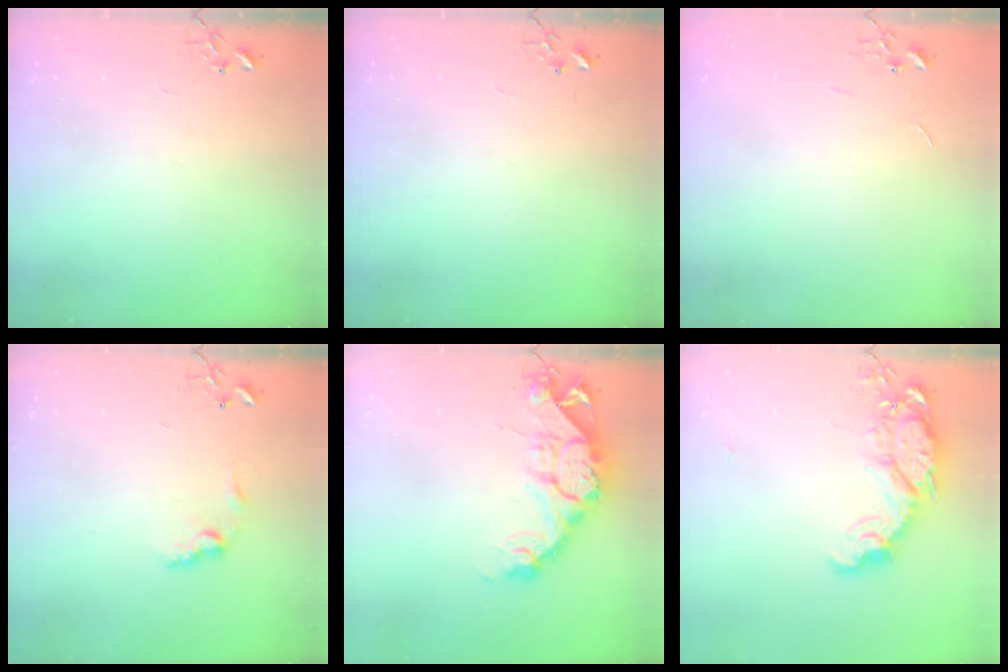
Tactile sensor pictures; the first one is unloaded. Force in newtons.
{"total": 0.0}
{"total": 0.7, "press": 0.7, "slide": 0.1}
{"total": 8.6, "press": 8.6, "slide": 0.3}
{"total": 14.7, "press": 14.7, "slide": 1.2}
{"total": 16.0, "press": 16.0, "slide": 1.3}